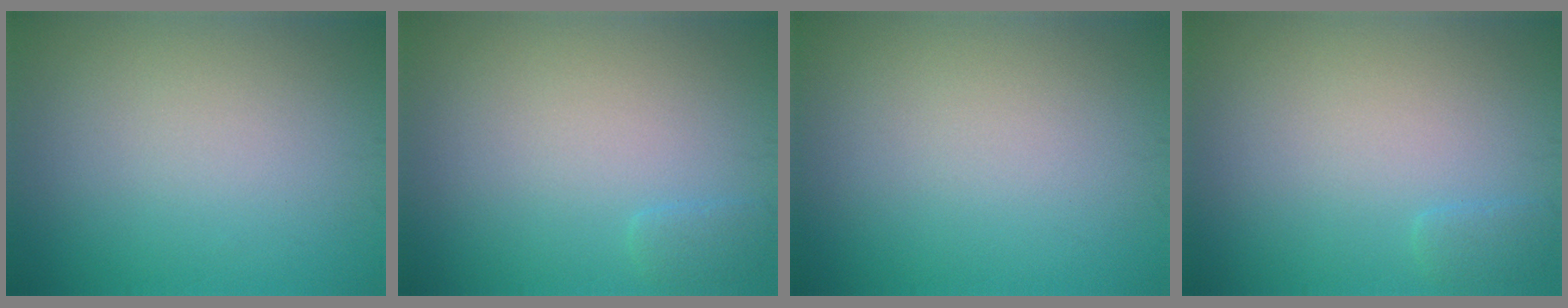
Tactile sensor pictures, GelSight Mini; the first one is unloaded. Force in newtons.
{"total": 0.9, "press": 0.9, "slide": 0.1}
{"total": 0.0}
{"total": 0.9, "press": 0.9, "slide": 0.1}